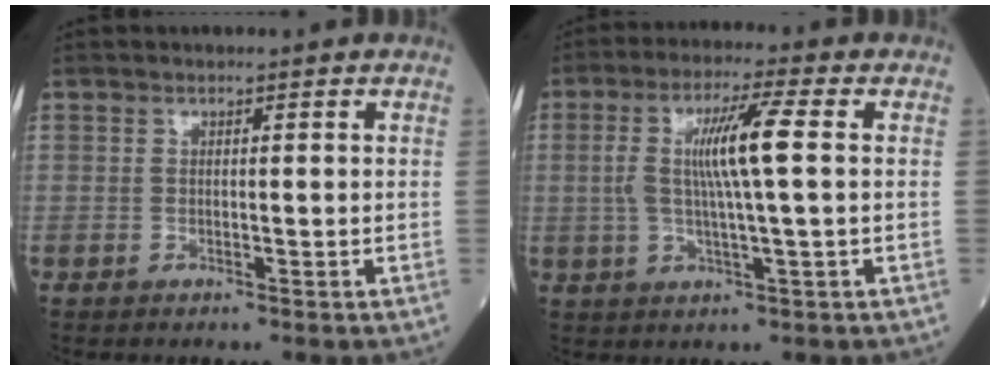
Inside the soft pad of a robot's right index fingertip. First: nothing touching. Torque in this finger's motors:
{"motor_torque": [0.51, 0.09, 0.23, 0.07]}